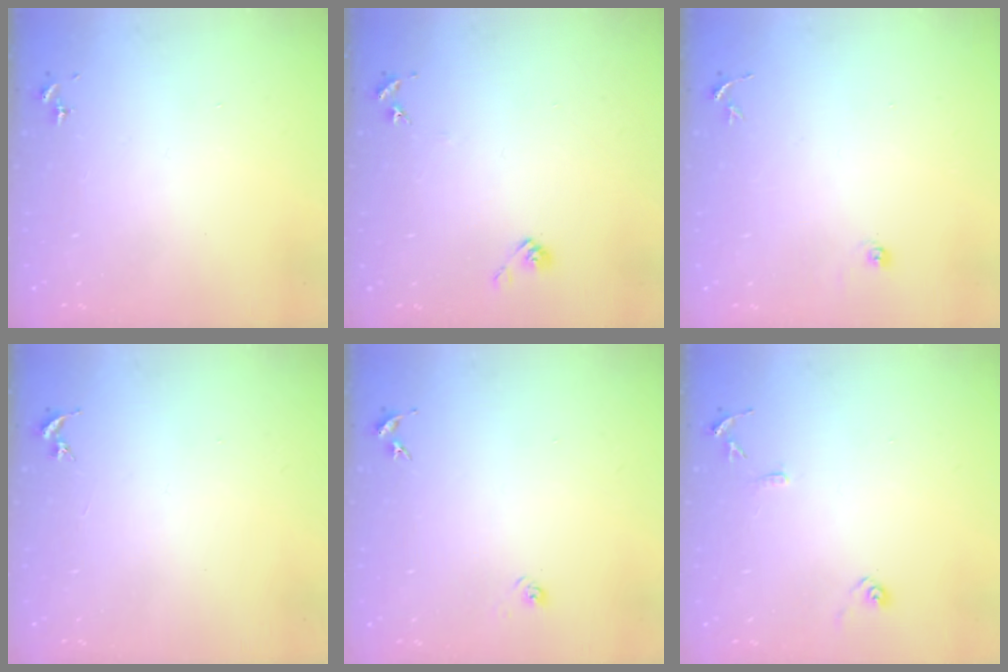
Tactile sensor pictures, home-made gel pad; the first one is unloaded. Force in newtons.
{"total": 6.2, "press": 6.2, "slide": 0.5}
{"total": 5.1, "press": 5.0, "slide": 0.4}
{"total": 0.0}
{"total": 3.3, "press": 3.2, "slide": 0.8}
{"total": 9.0, "press": 8.9, "slide": 0.8}